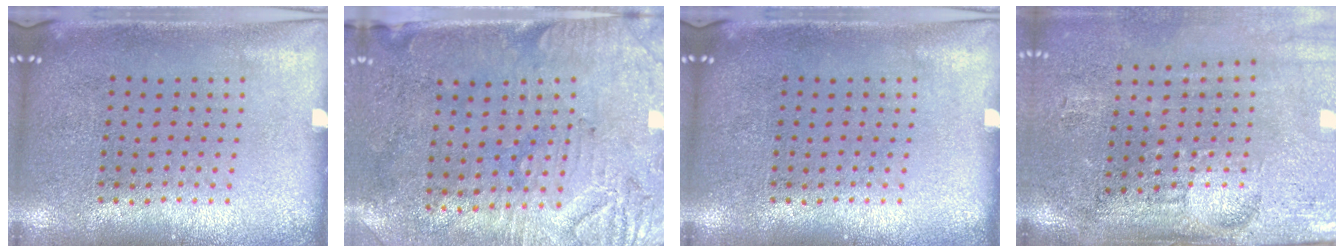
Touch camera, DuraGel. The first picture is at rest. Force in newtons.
{"total": 3.0, "press": 2.5, "slide": 1.6}
{"total": 0.0}
{"total": 4.7, "press": 3.9, "slide": 2.6}